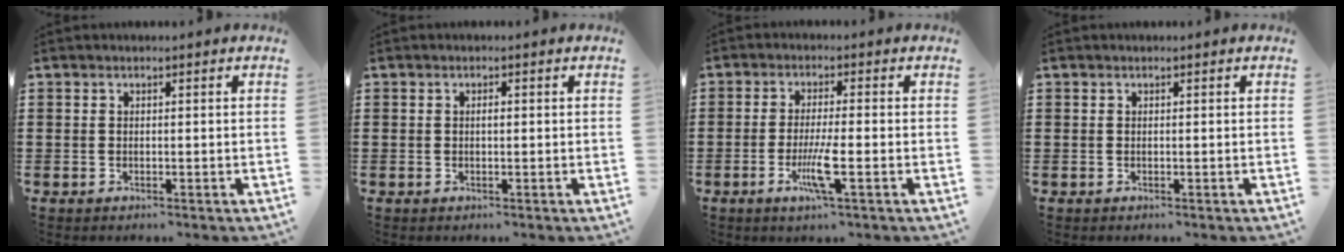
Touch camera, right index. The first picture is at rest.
{"total": 0.8, "force": [0.0, 0.3, 0.8], "torque": [-0.016, -0.002, 0.001]}
{"total": 5.7, "force": [-2.1, 0.4, 5.3], "torque": [-0.107, -0.020, -0.040]}
{"total": 0.0}